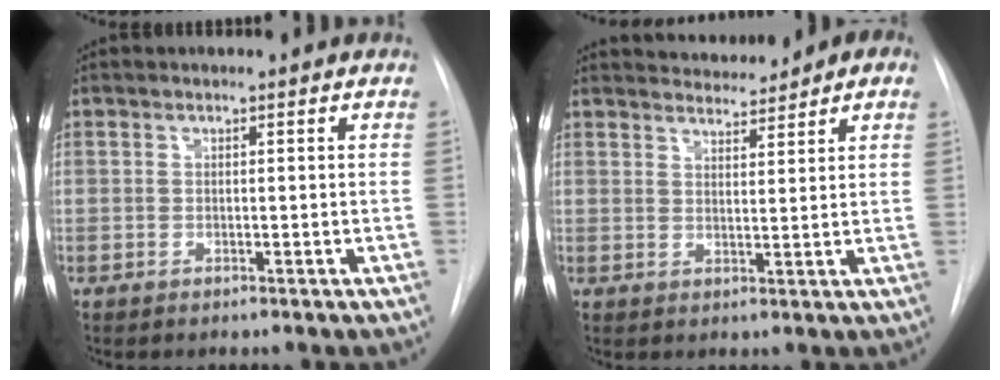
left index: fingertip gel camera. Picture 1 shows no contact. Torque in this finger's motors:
{"motor_torque": [0.75, -1.38, -0.12, 0.03]}